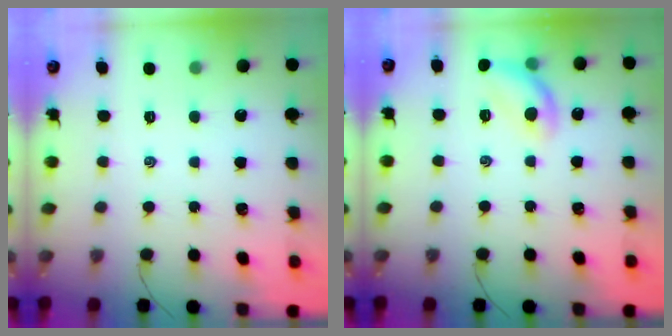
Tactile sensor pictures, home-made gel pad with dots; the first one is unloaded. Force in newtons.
{"total": 11.3, "press": 11.2, "slide": 1.6}